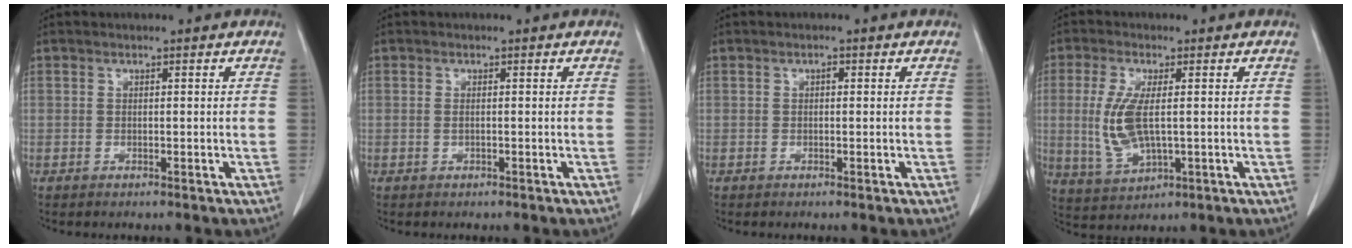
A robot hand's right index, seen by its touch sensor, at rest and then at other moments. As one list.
[{"total": 0.5, "force": [-0.1, 0.2, 0.5], "torque": [-0.013, 0.000, -0.001]}, {"total": 0.6, "force": [0.1, 0.3, 0.4], "torque": [-0.007, 0.002, 0.001]}, {"total": 7.8, "force": [0.0, 2.6, 7.3], "torque": [-0.173, -0.010, 0.007]}]